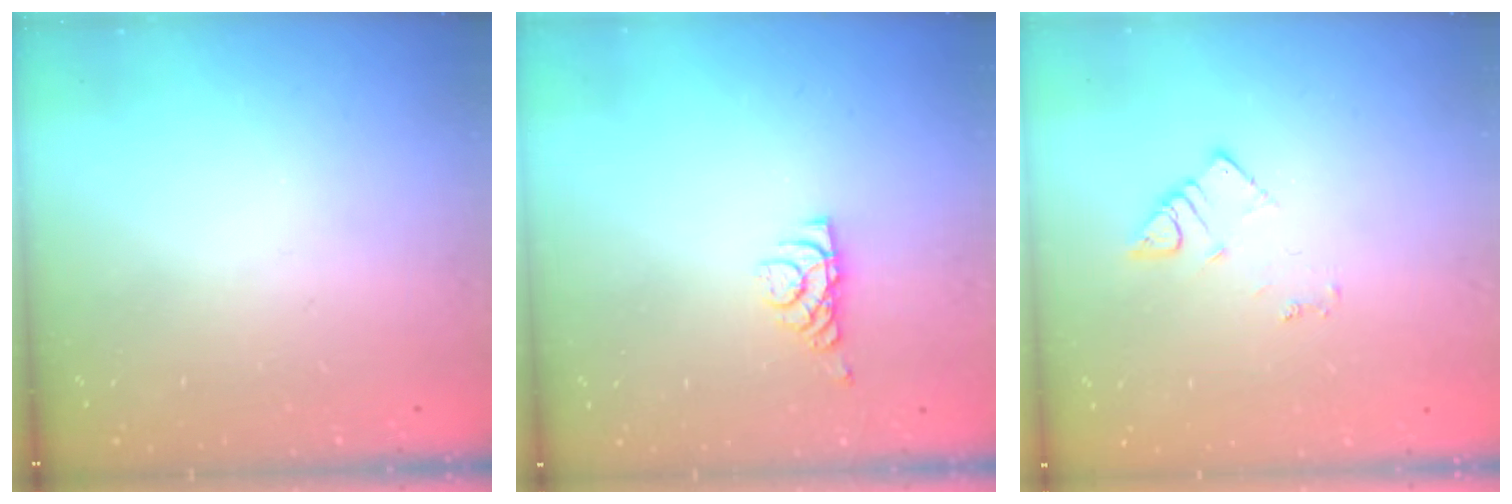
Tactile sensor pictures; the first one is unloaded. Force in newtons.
{"total": 6.0, "press": 6.0, "slide": 0.8}
{"total": 3.4, "press": 3.4, "slide": 0.6}